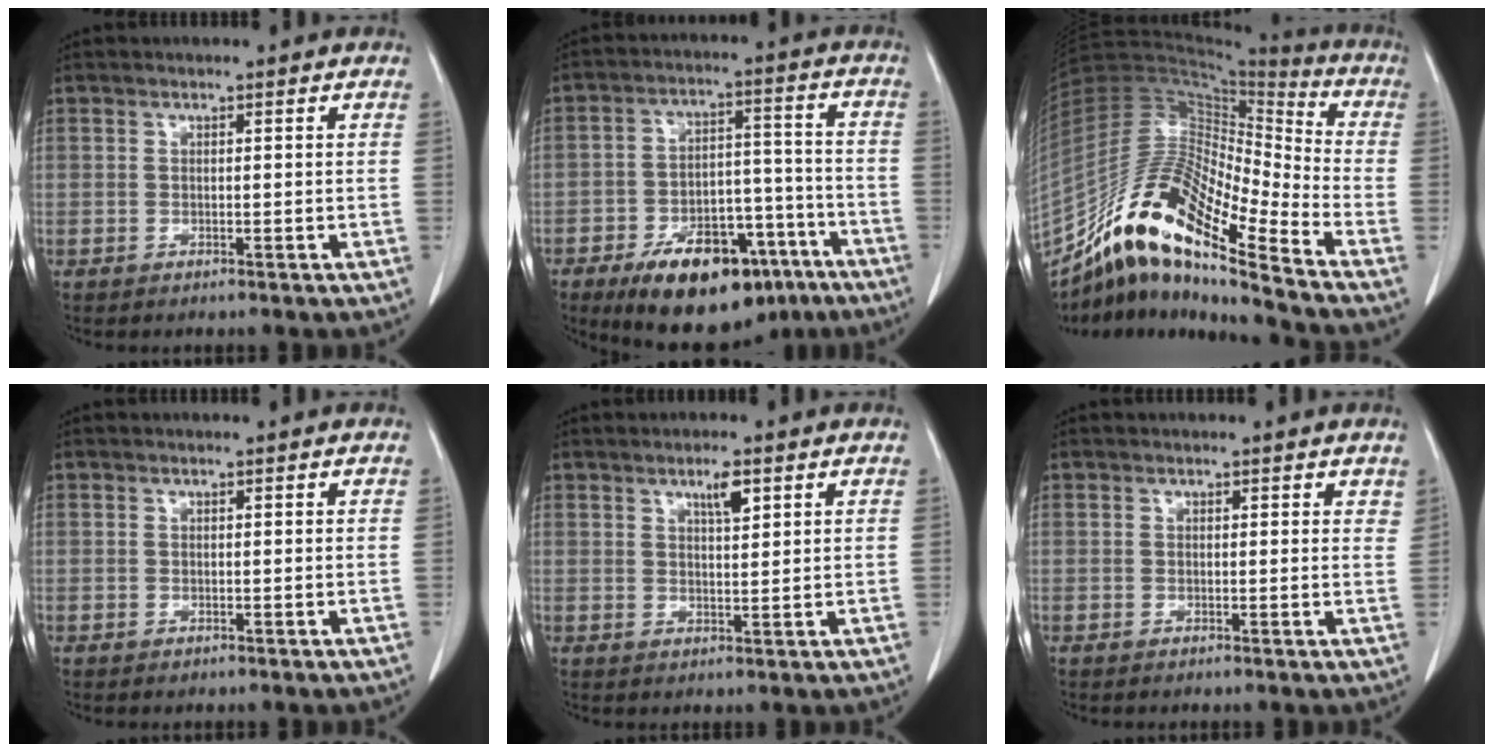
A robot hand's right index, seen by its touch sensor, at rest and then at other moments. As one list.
[{"total": 18.5, "force": [-11.9, 8.7, 11.1], "torque": [-0.161, 0.031, -0.180]}, {"total": 18.6, "force": [-13.1, 2.2, 13.0], "torque": [-0.262, 0.017, -0.235]}, {"total": 0.0}, {"total": 3.2, "force": [1.8, 0.6, 2.6], "torque": [-0.045, -0.001, 0.031]}, {"total": 1.6, "force": [1.3, 0.8, 0.6], "torque": [0.005, -0.001, 0.006]}]